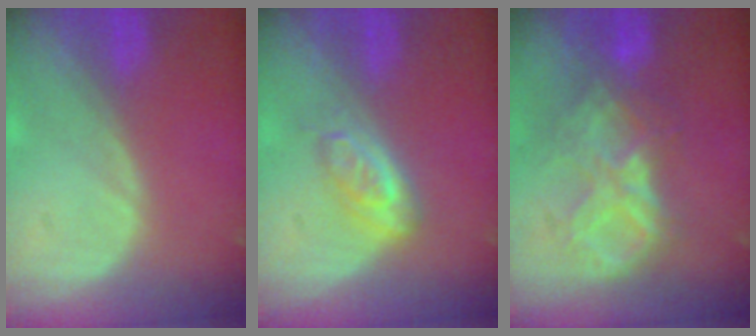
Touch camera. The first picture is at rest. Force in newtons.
{"total": 4.7, "press": 4.3, "slide": 1.9}
{"total": 8.6, "press": 7.7, "slide": 3.8}